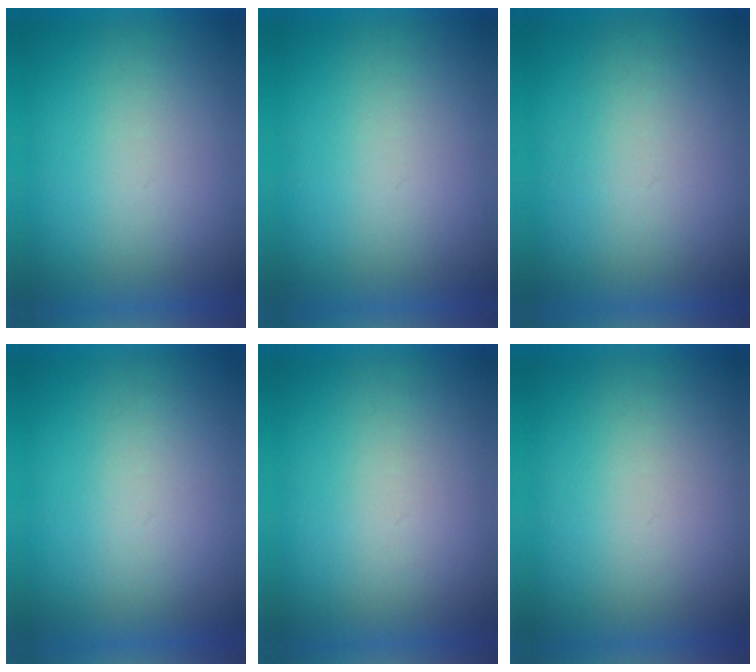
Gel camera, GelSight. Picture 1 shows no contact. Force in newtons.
{"total": 0.0}
{"total": 4.7}
{"total": 4.8}
{"total": 1.2}
{"total": 1.0}